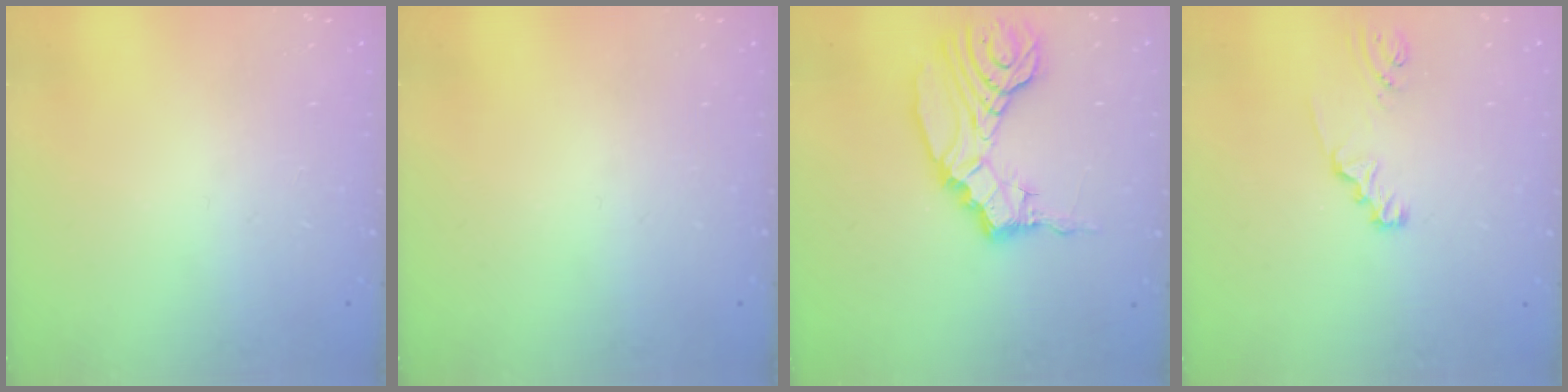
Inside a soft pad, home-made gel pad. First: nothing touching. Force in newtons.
{"total": 0.0}
{"total": 14.6, "press": 14.5, "slide": 1.3}
{"total": 2.1, "press": 2.1, "slide": 0.2}